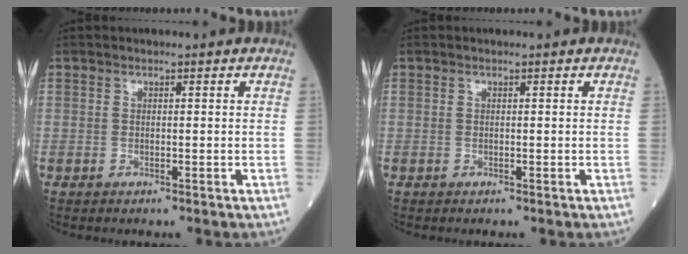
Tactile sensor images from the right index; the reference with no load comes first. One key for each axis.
{"total": 0.0}